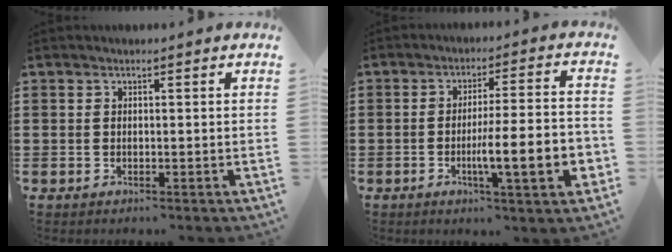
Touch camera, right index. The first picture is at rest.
{"total": 10.4, "force": [-2.9, 1.3, 9.9], "torque": [-0.169, -0.007, -0.051]}